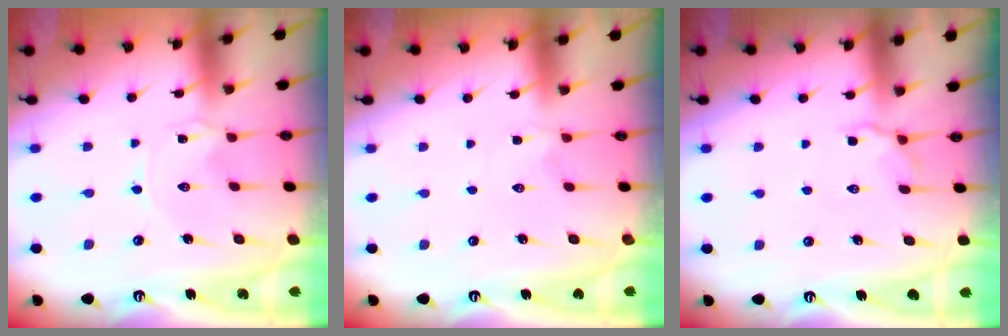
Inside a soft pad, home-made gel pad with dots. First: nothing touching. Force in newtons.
{"total": 1.6, "press": 1.6, "slide": 0.4}
{"total": 5.6, "press": 5.2, "slide": 2.0}